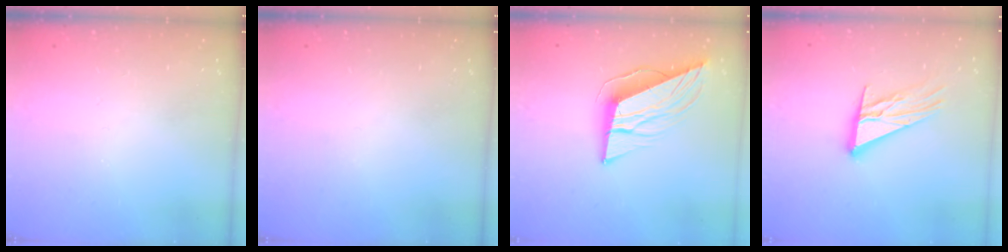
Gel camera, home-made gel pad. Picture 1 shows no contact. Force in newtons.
{"total": 0.0}
{"total": 12.4, "press": 12.3, "slide": 1.5}
{"total": 13.6, "press": 13.5, "slide": 1.3}